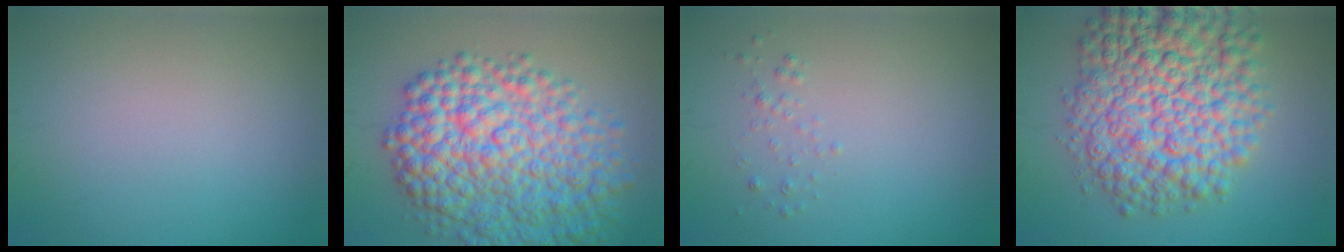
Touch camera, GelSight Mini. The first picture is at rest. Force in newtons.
{"total": 11.2, "press": 11.2, "slide": 0.2}
{"total": 0.7, "press": 0.7, "slide": 0.1}
{"total": 12.4, "press": 12.4, "slide": 0.3}